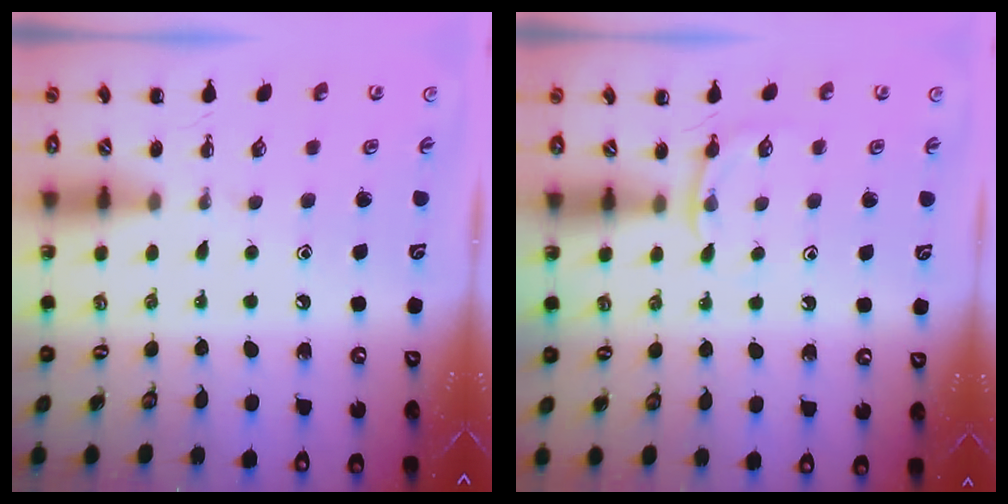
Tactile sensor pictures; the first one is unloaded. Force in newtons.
{"total": 4.2, "press": 3.9, "slide": 1.4}